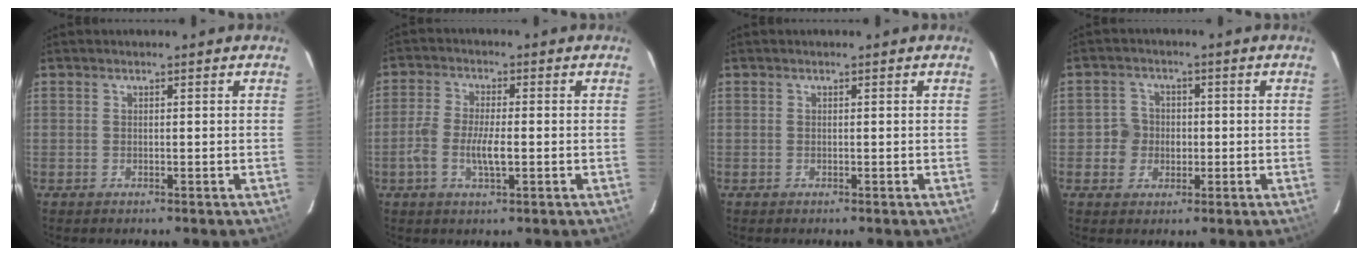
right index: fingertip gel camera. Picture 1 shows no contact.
{"total": 5.7, "force": [-1.5, 1.7, 5.2], "torque": [-0.112, 0.001, -0.033]}
{"total": 0.0}
{"total": 4.4, "force": [-0.5, 4.3, 0.7], "torque": [-0.007, 0.013, -0.012]}